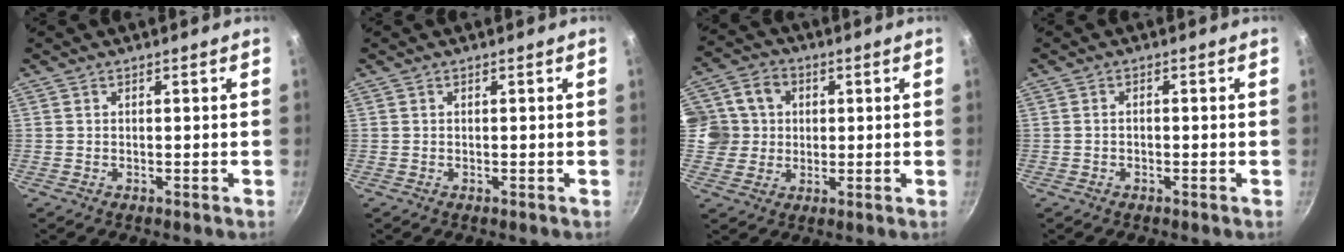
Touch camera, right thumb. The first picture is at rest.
{"total": 0.0}
{"total": 9.4, "force": [1.3, 8.8, 3.1], "torque": [-0.019, 0.008, 0.015]}
{"total": 0.9, "force": [-0.4, 0.5, 0.6], "torque": [-0.013, 0.010, -0.008]}